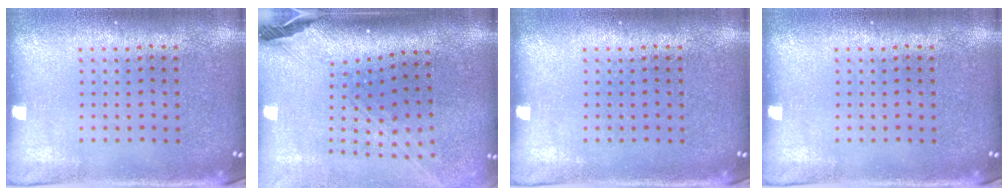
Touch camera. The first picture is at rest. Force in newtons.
{"total": 2.8, "press": 2.1, "slide": 1.9}
{"total": 0.0}
{"total": 0.0}